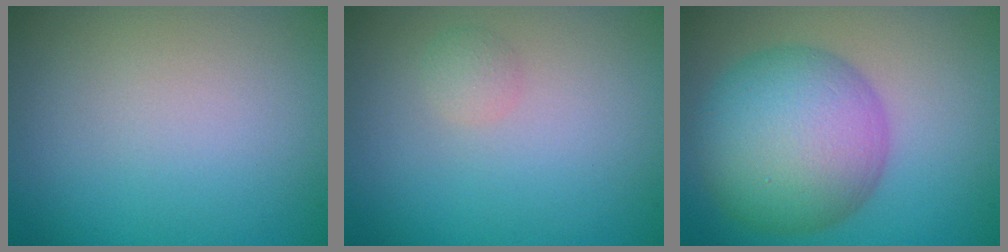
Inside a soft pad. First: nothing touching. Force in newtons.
{"total": 1.0, "press": 1.0, "slide": 0.1}
{"total": 10.4, "press": 10.4, "slide": 0.2}